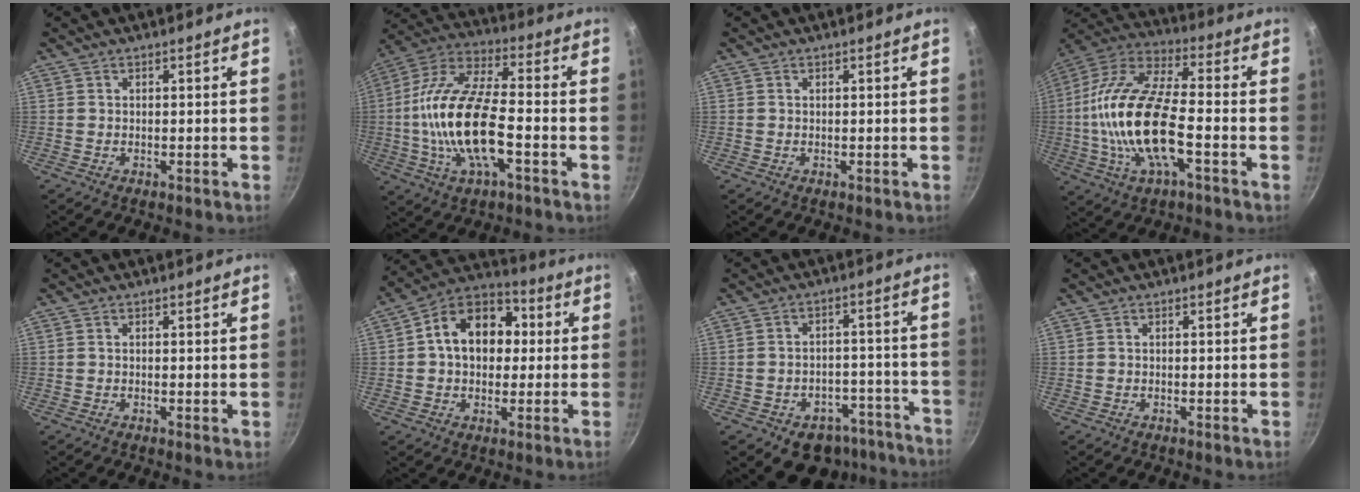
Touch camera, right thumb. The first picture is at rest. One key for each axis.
{"total": 19.2, "fx": -3.7, "fy": 7.6, "fz": 17.2, "tx": -0.330, "ty": 0.032, "tz": -0.085}
{"total": 0.0}
{"total": 20.6, "fx": -3.8, "fy": 8.1, "fz": 18.5, "tx": -0.364, "ty": 0.032, "tz": -0.087}
{"total": 0.6, "fx": 0.2, "fy": 0.2, "fz": 0.5, "tx": -0.008, "ty": -0.001, "tz": 0.001}
{"total": 15.0, "fx": 1.9, "fy": 11.1, "fz": 9.9, "tx": -0.117, "ty": 0.029, "tz": 0.010}
{"total": 13.5, "fx": -9.5, "fy": 8.5, "fz": 4.4, "tx": -0.005, "ty": 0.069, "tz": -0.103}
{"total": 0.0}